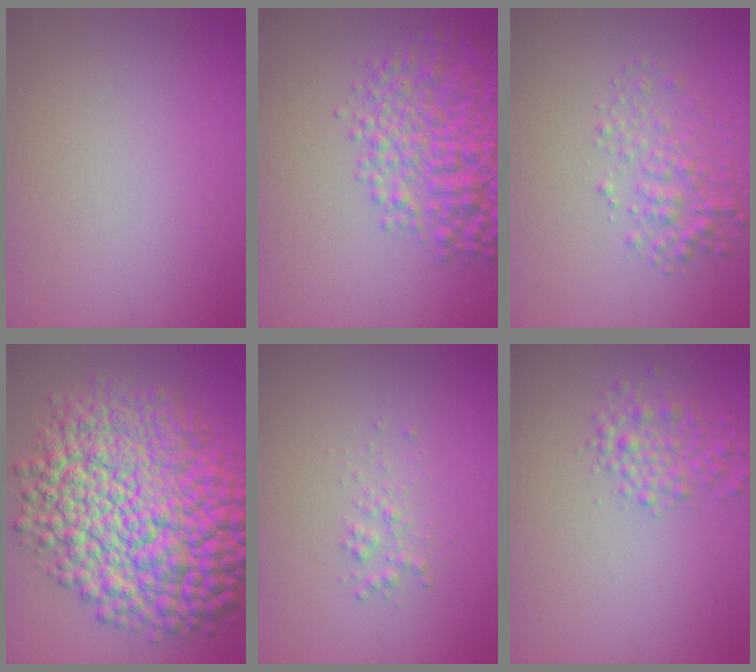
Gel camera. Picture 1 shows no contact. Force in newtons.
{"total": 6.8, "press": 6.8, "slide": 0.2}
{"total": 2.8, "press": 2.8, "slide": 0.0}
{"total": 16.5, "press": 16.5, "slide": 0.1}
{"total": 1.1, "press": 1.1, "slide": 0.1}
{"total": 2.5, "press": 2.5, "slide": 0.0}